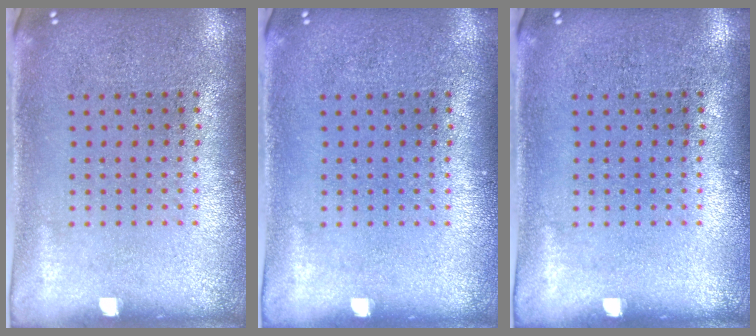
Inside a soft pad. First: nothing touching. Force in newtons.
{"total": 0.0}
{"total": 0.0}